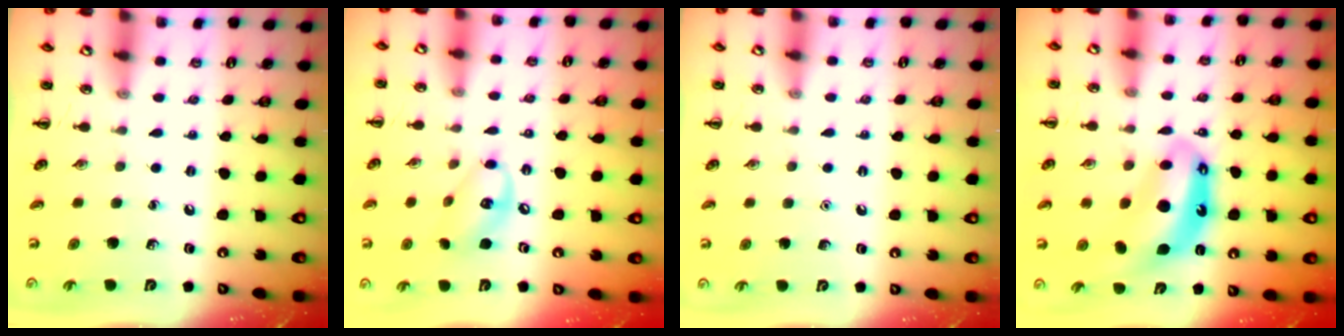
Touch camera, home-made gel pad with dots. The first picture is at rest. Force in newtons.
{"total": 10.9, "press": 10.7, "slide": 2.1}
{"total": 1.6, "press": 1.6, "slide": 0.1}
{"total": 11.2, "press": 10.8, "slide": 3.0}